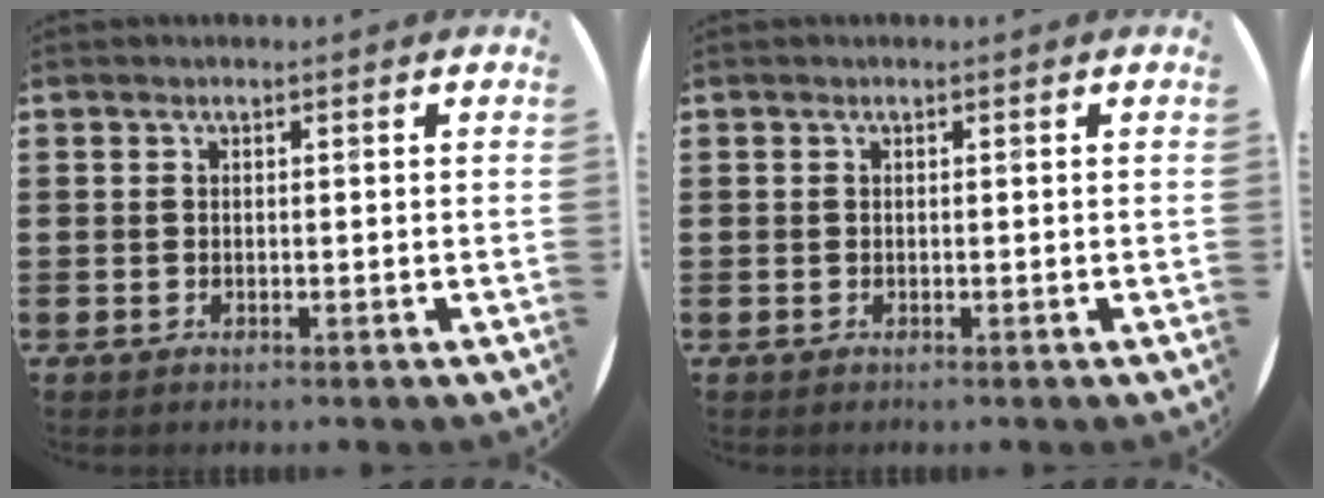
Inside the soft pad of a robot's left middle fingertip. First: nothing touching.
{"total": 0.0}